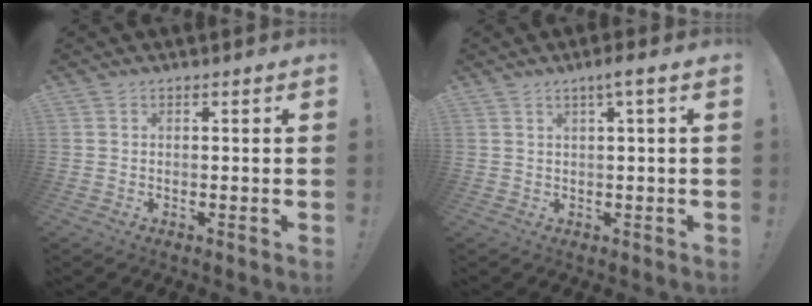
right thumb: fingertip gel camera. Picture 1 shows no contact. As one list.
[{"total": 3.7, "force": [1.5, -0.1, 3.4], "torque": [-0.054, -0.005, 0.019]}]